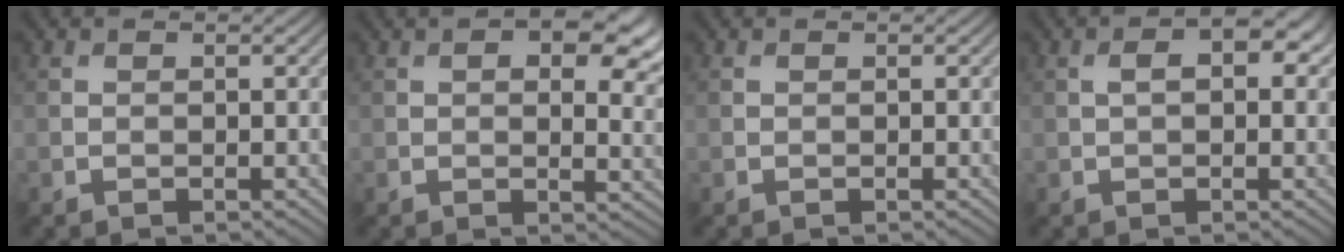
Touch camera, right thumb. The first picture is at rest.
{"total": 10.5, "force": [4.1, 5.1, 8.2], "torque": [-0.115, -0.001, 0.057]}
{"total": 0.0}
{"total": 4.2, "force": [1.0, 2.2, 3.4], "torque": [-0.056, 0.005, 0.016]}